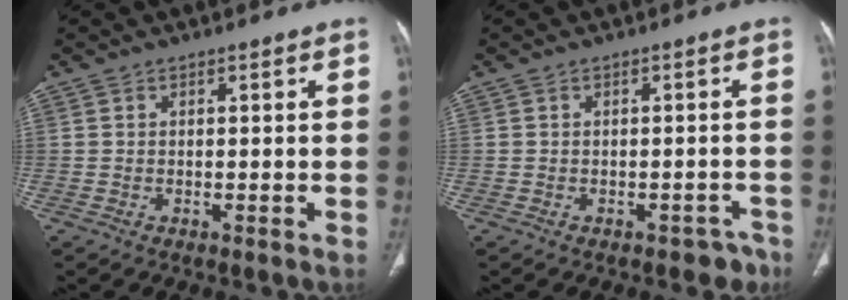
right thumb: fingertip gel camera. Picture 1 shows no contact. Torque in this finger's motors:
{"motor_torque": [0.40, -0.20, 0.32, -0.66, 0.05]}